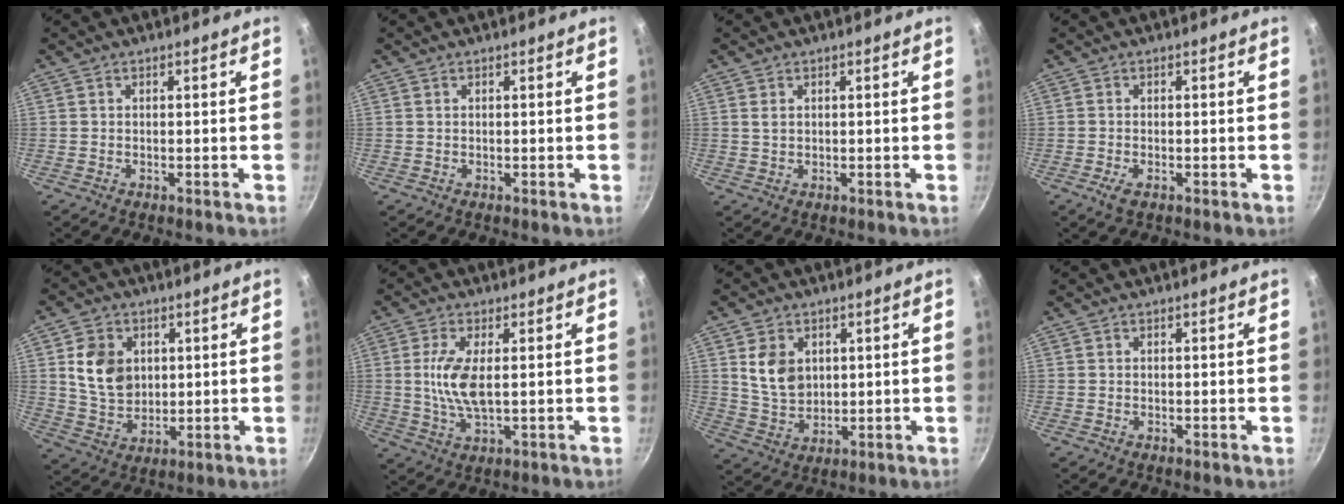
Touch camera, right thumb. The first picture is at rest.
{"total": 0.0}
{"total": 1.4, "force": [0.5, 1.0, 0.9], "torque": [-0.017, 0.000, 0.010]}
{"total": 2.0, "force": [-1.0, 0.9, 1.5], "torque": [-0.039, -0.002, -0.019]}
{"total": 10.3, "force": [2.2, 8.1, 6.0], "torque": [-0.083, -0.014, 0.047]}
{"total": 7.8, "force": [0.7, 3.0, 7.2], "torque": [-0.151, -0.004, 0.016]}
{"total": 8.4, "force": [2.2, 6.3, 5.1], "torque": [-0.074, -0.020, 0.051]}
{"total": 0.0}